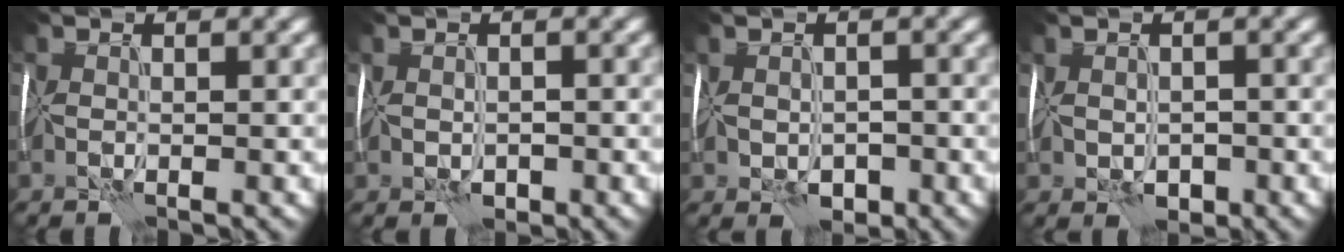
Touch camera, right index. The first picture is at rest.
{"total": 1.3, "force": [-0.1, 1.0, 0.8], "torque": [-0.017, -0.003, 0.002]}
{"total": 2.5, "force": [-0.6, 1.8, 1.6], "torque": [-0.021, -0.002, -0.008]}
{"total": 2.2, "force": [-0.4, 1.6, 1.4], "torque": [-0.022, -0.003, -0.003]}